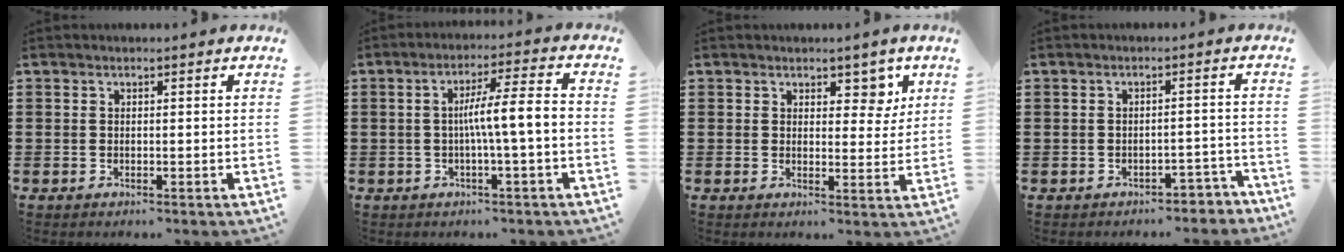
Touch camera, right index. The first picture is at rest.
{"total": 6.4, "force": [-0.9, 0.2, 6.4], "torque": [-0.116, 0.002, -0.024]}
{"total": 4.6, "force": [2.9, 2.8, 2.2], "torque": [-0.025, -0.002, 0.046]}
{"total": 2.6, "force": [-2.5, 0.7, 0.2], "torque": [-0.010, 0.005, -0.053]}